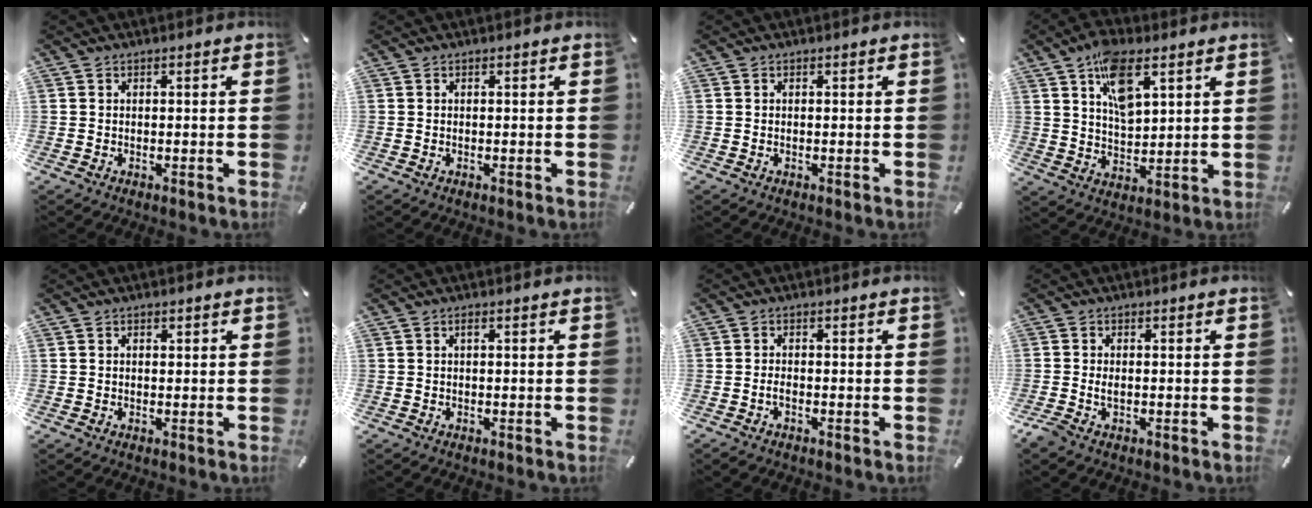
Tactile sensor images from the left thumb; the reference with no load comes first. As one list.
[{"total": 0.0}, {"total": 0.0}, {"total": 11.1, "force": [6.1, 5.6, 7.4], "torque": [-0.128, -0.017, 0.108]}, {"total": 0.7, "force": [0.2, 0.6, 0.4], "torque": [-0.008, 0.005, 0.003]}, {"total": 0.8, "force": [0.1, 0.1, 0.8], "torque": [-0.015, 0.002, 0.001]}, {"total": 1.5, "force": [-0.7, 0.6, 1.1], "torque": [-0.021, 0.003, -0.015]}, {"total": 1.8, "force": [-0.5, 1.1, 1.4], "torque": [-0.025, 0.002, -0.009]}]